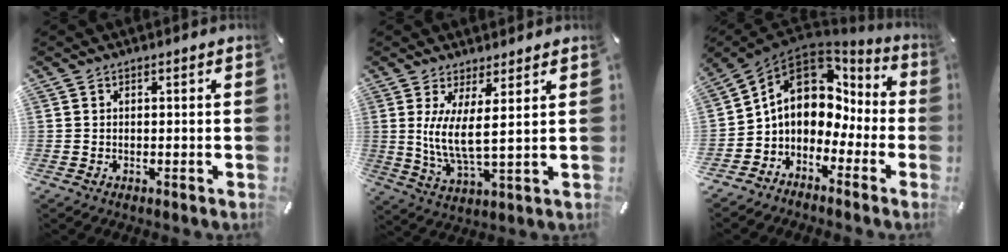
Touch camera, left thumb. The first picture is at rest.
{"total": 7.6, "force": [2.8, 1.3, 6.9], "torque": [-0.151, -0.015, 0.048]}
{"total": 10.7, "force": [1.5, 9.0, 5.7], "torque": [-0.104, -0.004, 0.027]}